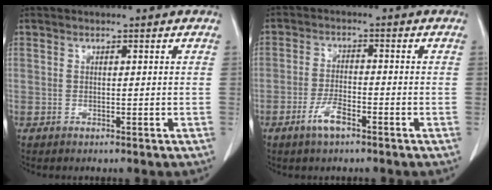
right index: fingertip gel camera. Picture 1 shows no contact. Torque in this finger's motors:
{"motor_torque": [0.08, -0.11, 0.20, 0.02]}